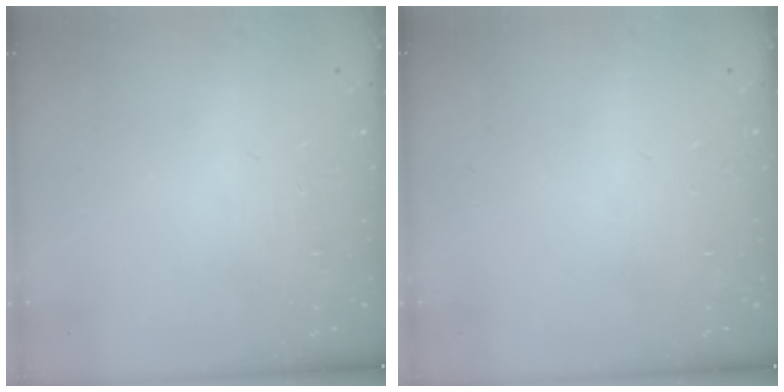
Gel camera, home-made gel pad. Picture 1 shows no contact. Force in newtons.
{"total": 0.0}